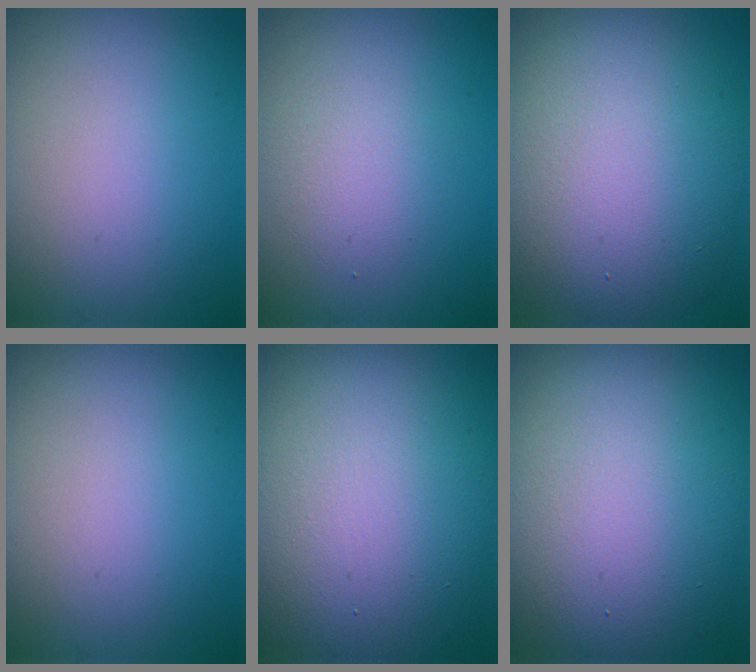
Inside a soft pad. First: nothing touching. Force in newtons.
{"total": 2.2, "press": 2.2, "slide": 0.0}
{"total": 12.9, "press": 12.9, "slide": 0.6}
{"total": 0.0}
{"total": 15.5, "press": 15.5, "slide": 0.9}
{"total": 15.3, "press": 15.3, "slide": 0.6}